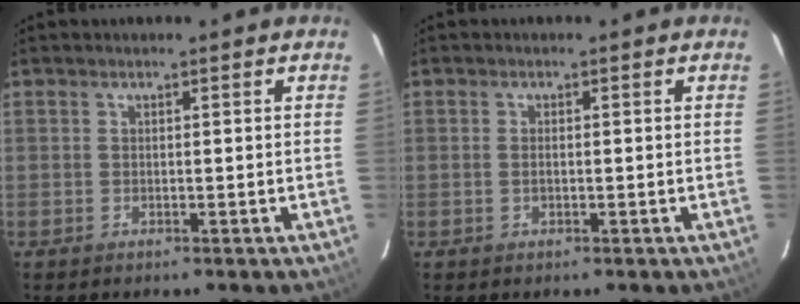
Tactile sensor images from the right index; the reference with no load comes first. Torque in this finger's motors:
{"motor_torque": [-0.20, -0.02, 0.01, 0.00]}